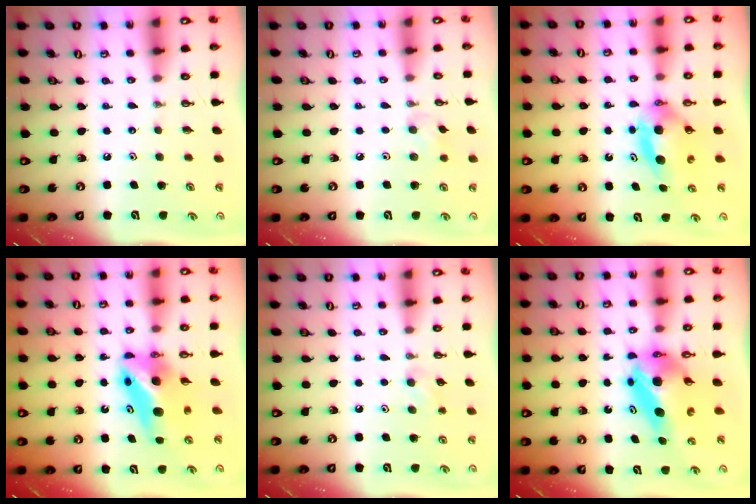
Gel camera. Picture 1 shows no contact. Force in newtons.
{"total": 6.0, "press": 5.9, "slide": 1.2}
{"total": 6.6, "press": 6.2, "slide": 2.5}
{"total": 7.9, "press": 7.8, "slide": 0.8}
{"total": 10.4, "press": 6.7, "slide": 7.9}
{"total": 7.8, "press": 7.8, "slide": 0.6}